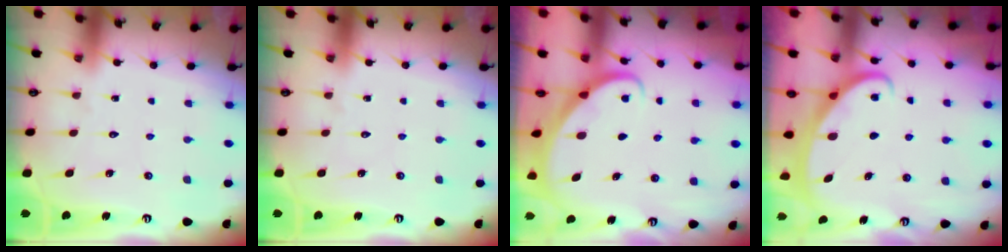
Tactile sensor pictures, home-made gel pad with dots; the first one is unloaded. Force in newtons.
{"total": 0.0}
{"total": 2.4, "press": 2.4, "slide": 0.2}
{"total": 2.5, "press": 2.5, "slide": 0.3}